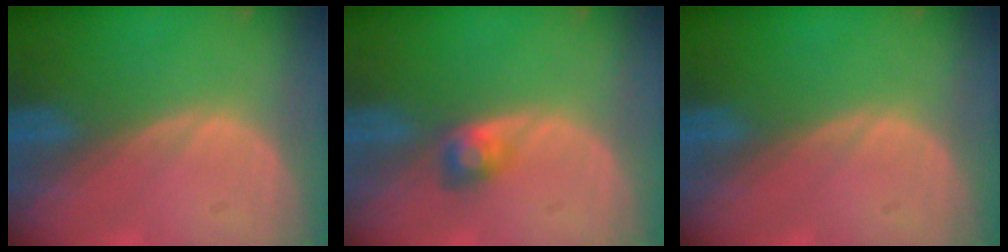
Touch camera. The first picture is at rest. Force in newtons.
{"total": 2.3, "press": 2.3, "slide": 0.2}
{"total": 0.0}